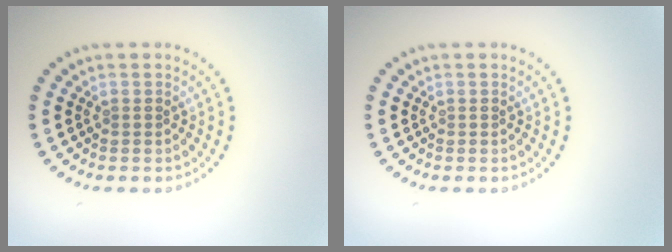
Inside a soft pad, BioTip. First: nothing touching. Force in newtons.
{"total": 0.0}